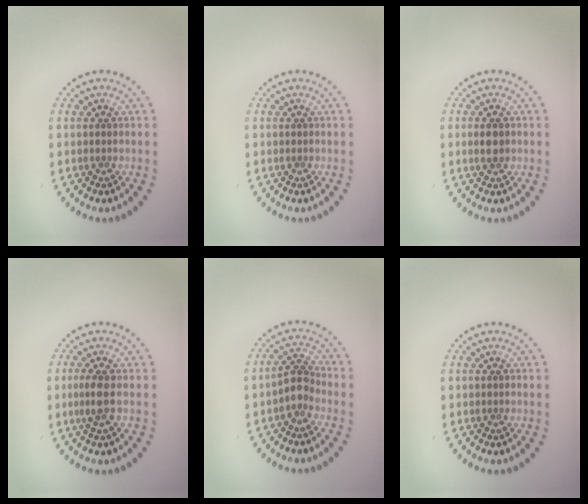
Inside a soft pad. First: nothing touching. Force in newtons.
{"total": 0.0}
{"total": 1.4, "press": 1.4, "slide": 0.1}
{"total": 1.6, "press": 1.4, "slide": 0.8}
{"total": 2.0, "press": 1.6, "slide": 1.2}
{"total": 0.0}